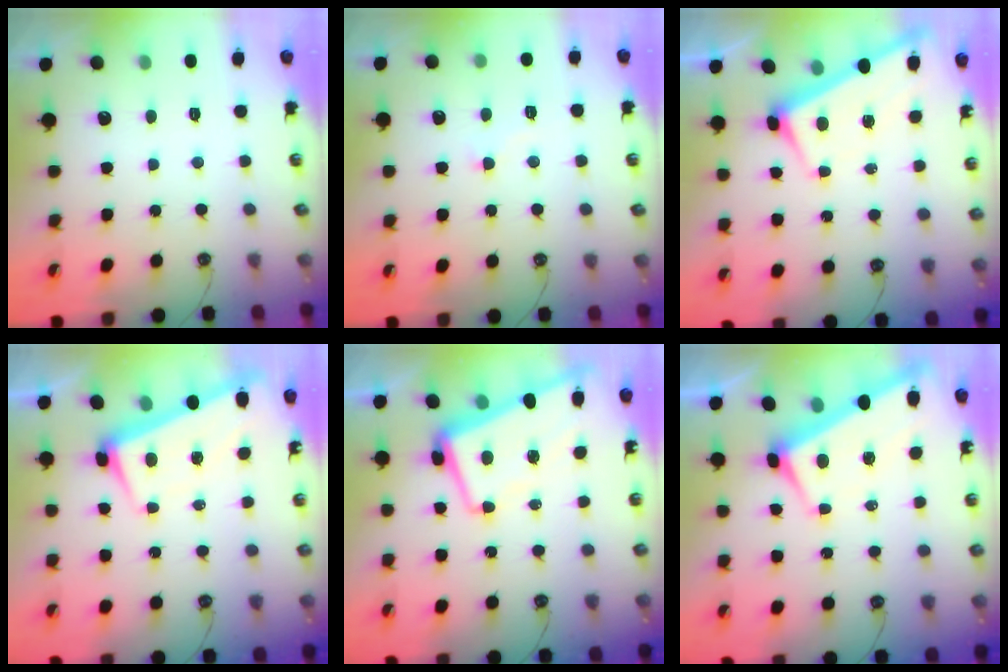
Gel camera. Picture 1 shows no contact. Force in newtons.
{"total": 2.8, "press": 2.7, "slide": 0.7}
{"total": 2.5, "press": 2.5, "slide": 0.2}
{"total": 1.9, "press": 1.0, "slide": 1.6}
{"total": 1.8, "press": 1.3, "slide": 1.2}
{"total": 2.5, "press": 2.3, "slide": 0.9}